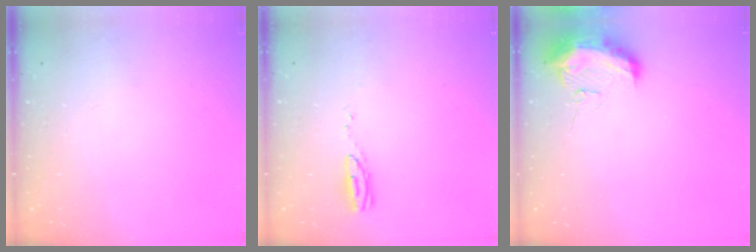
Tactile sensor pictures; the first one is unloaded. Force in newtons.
{"total": 14.7, "press": 6.3, "slide": 13.3}
{"total": 10.0, "press": 10.0, "slide": 0.8}